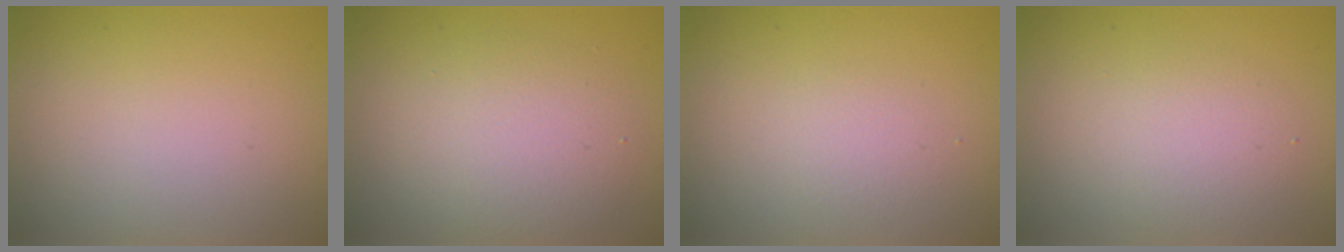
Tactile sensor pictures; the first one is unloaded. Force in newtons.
{"total": 4.0, "press": 4.0, "slide": 0.3}
{"total": 1.4, "press": 1.4, "slide": 0.1}
{"total": 2.7, "press": 2.7, "slide": 0.1}